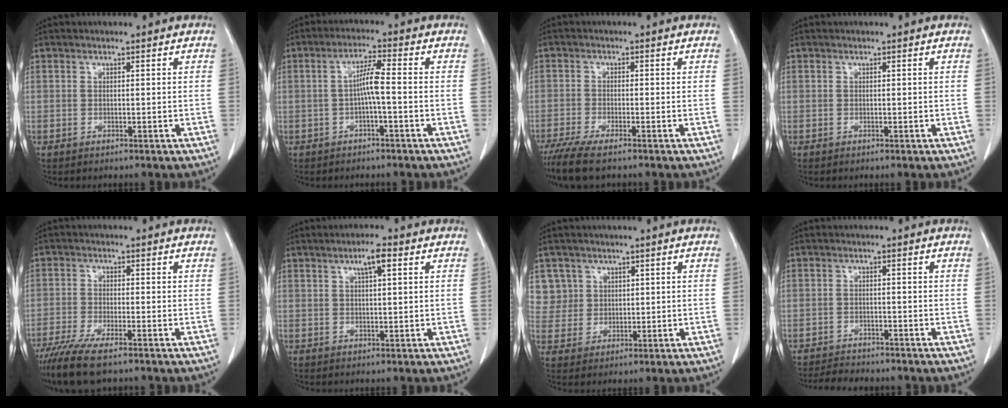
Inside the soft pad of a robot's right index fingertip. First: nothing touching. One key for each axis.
{"total": 4.1, "fx": -0.5, "fy": 0.1, "fz": 4.0, "tx": -0.074, "ty": 0.013, "tz": -0.005}
{"total": 6.5, "fx": -5.1, "fy": 0.8, "fz": 4.1, "tx": -0.070, "ty": -0.016, "tz": -0.086}
{"total": 0.0}
{"total": 8.1, "fx": -6.2, "fy": 1.1, "fz": 5.2, "tx": -0.090, "ty": -0.021, "tz": -0.104}
{"total": 3.5, "fx": 1.6, "fy": 0.5, "fz": 3.1, "tx": -0.055, "ty": 0.006, "tz": 0.027}
{"total": 5.5, "fx": 2.7, "fy": 4.9, "fz": -0.4, "tx": 0.023, "ty": 0.009, "tz": 0.059}
{"total": 5.2, "fx": -4.8, "fy": 1.4, "fz": 1.3, "tx": -0.019, "ty": -0.010, "tz": -0.073}